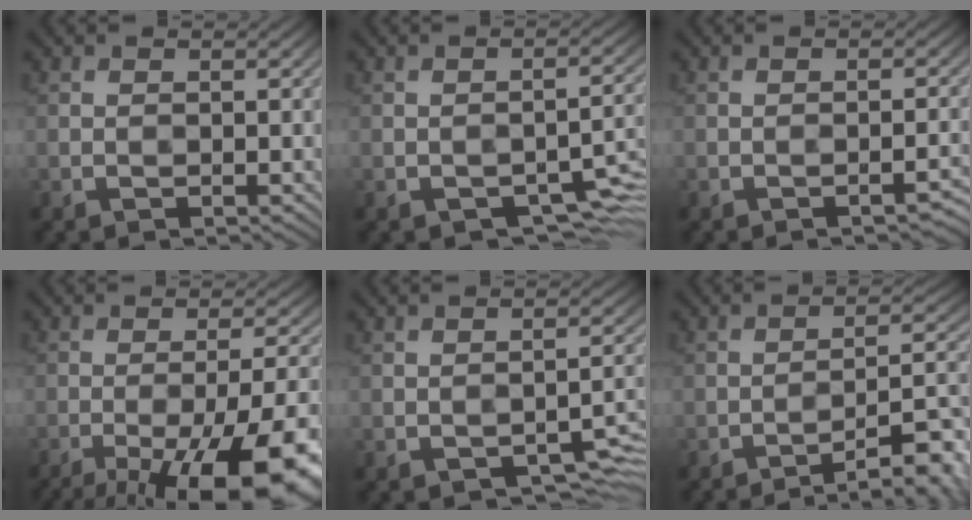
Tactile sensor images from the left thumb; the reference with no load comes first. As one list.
[{"total": 5.4, "force": [-3.0, 2.4, 3.8], "torque": [-0.046, -0.003, -0.038]}, {"total": 2.2, "force": [-1.6, 0.3, 1.4], "torque": [-0.016, 0.009, -0.022]}, {"total": 19.3, "force": [-11.4, 5.8, 14.5], "torque": [-0.187, -0.020, -0.160]}, {"total": 4.2, "force": [-2.7, 1.6, 2.8], "torque": [-0.036, 0.003, -0.032]}, {"total": 9.8, "force": [-6.6, 2.1, 7.0], "torque": [-0.102, 0.014, -0.097]}]